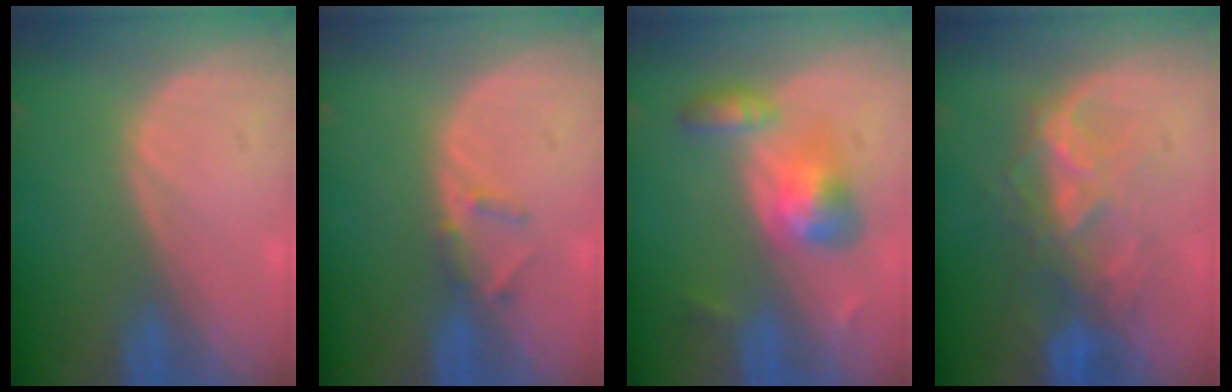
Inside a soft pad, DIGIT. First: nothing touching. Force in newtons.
{"total": 1.9, "press": 1.7, "slide": 0.9}
{"total": 5.7, "press": 5.7, "slide": 0.6}
{"total": 7.9, "press": 7.2, "slide": 3.3}